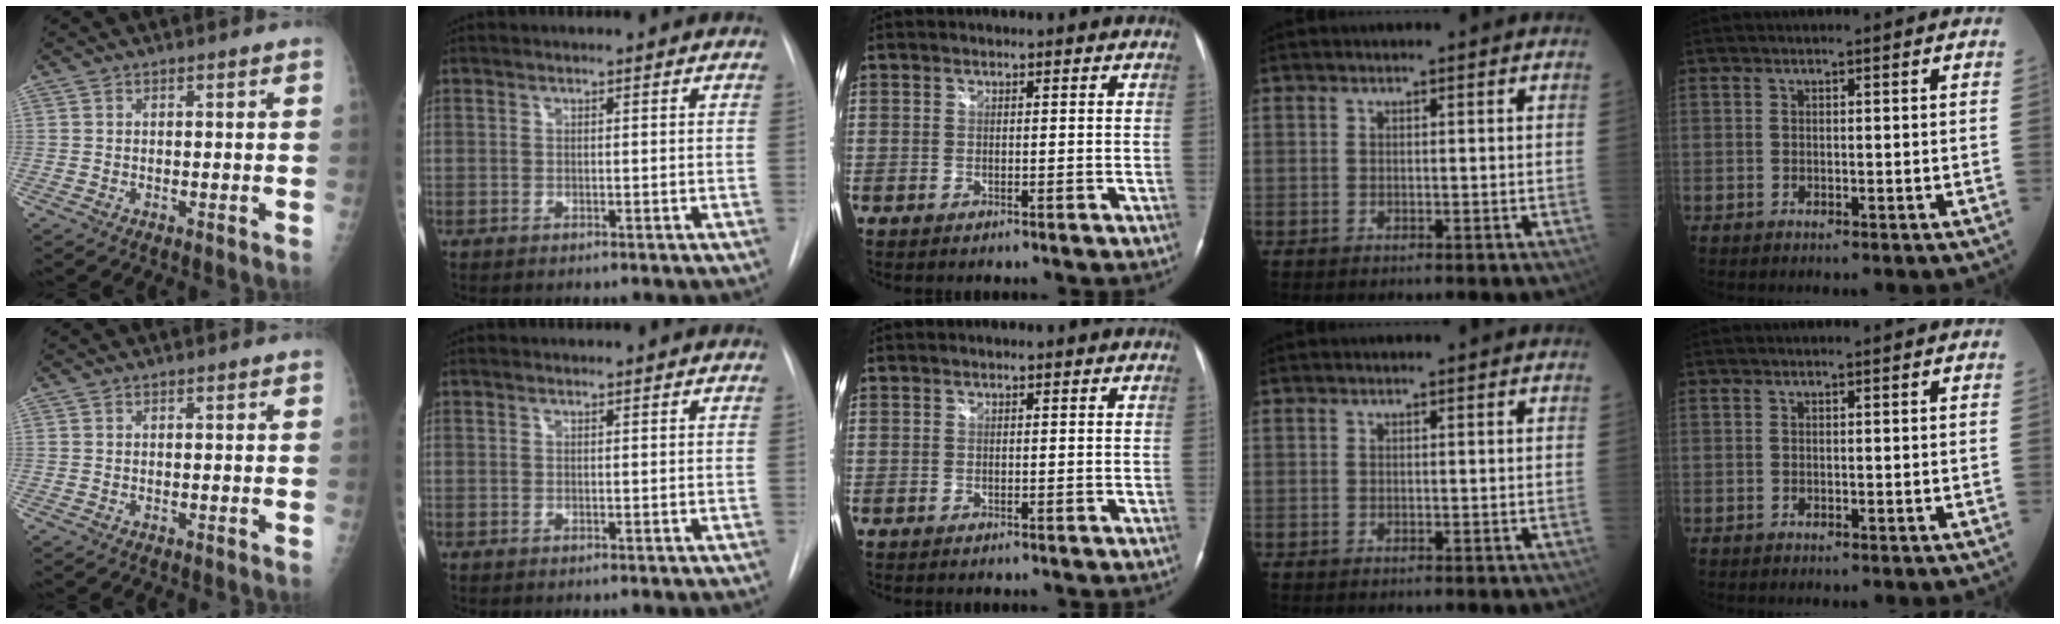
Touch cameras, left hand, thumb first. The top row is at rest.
{}